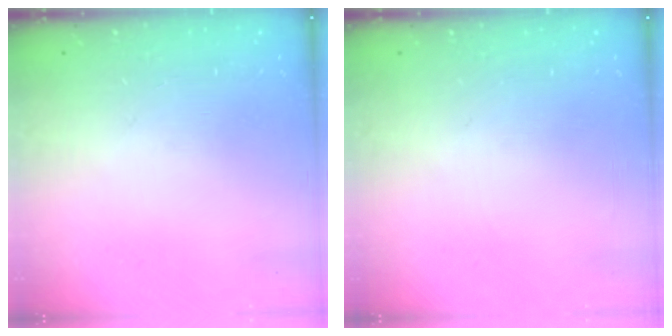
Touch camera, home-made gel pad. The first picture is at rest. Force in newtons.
{"total": 0.0}